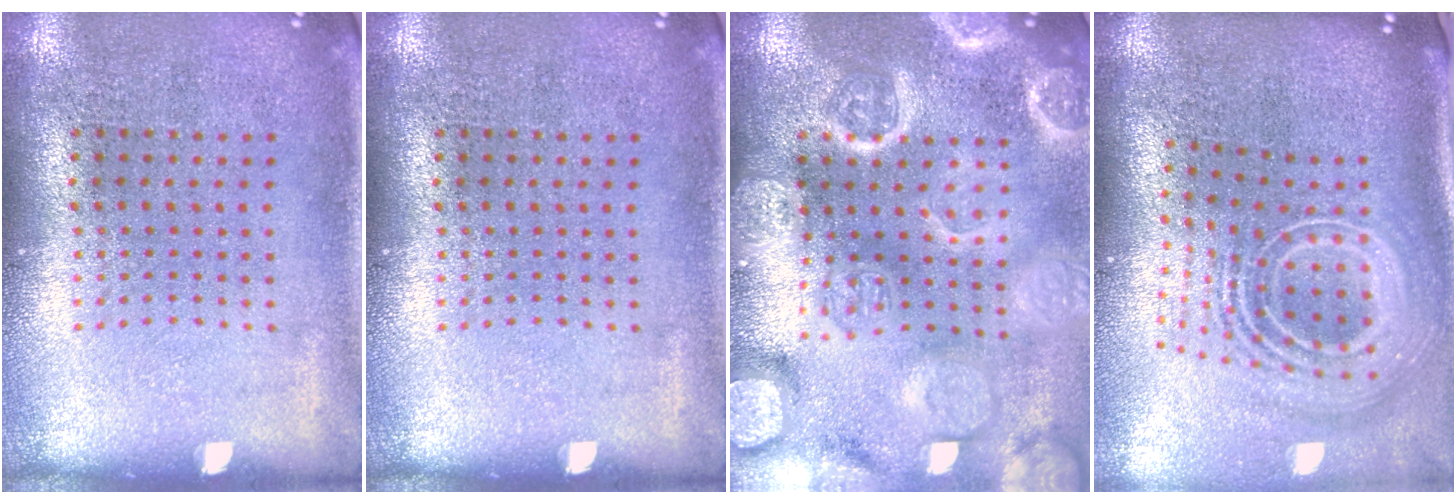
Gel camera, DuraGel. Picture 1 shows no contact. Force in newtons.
{"total": 0.0}
{"total": 6.0, "press": 5.9, "slide": 0.7}
{"total": 2.9, "press": 1.9, "slide": 2.2}